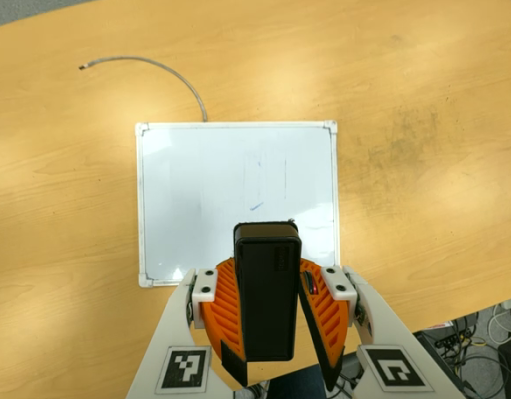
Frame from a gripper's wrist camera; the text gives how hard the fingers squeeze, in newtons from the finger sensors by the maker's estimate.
{"total": 8.3, "left": 8.3, "right": 8.3}